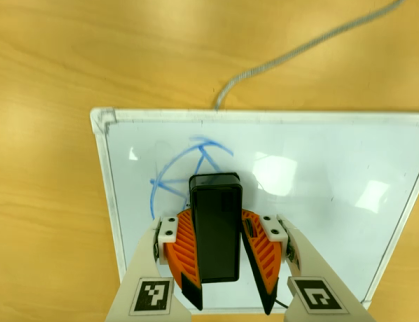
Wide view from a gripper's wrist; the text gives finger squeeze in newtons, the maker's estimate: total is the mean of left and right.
{"total": 11.8, "left": 13.7, "right": 9.8}